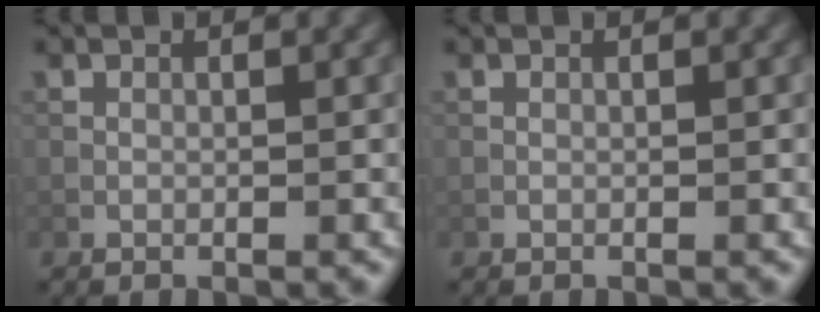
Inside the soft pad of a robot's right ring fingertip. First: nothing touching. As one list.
[{"total": 0.0}]